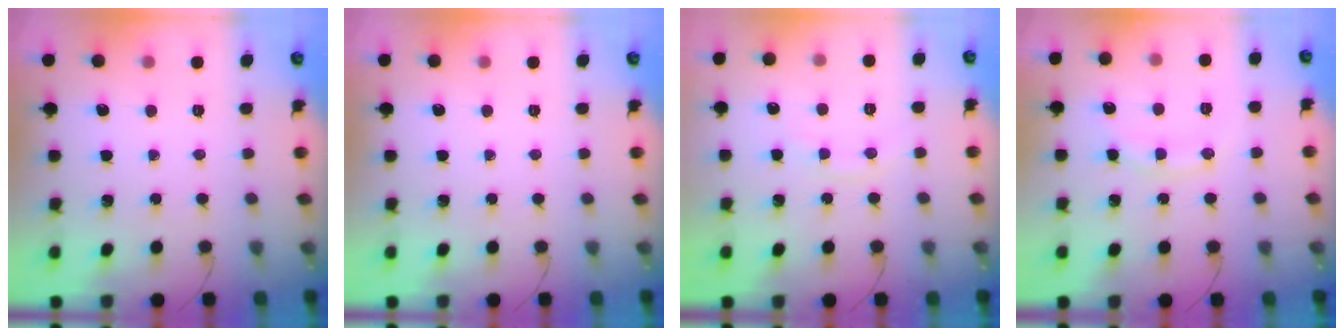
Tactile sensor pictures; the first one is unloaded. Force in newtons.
{"total": 0.0}
{"total": 6.1, "press": 5.8, "slide": 1.8}
{"total": 9.7, "press": 9.6, "slide": 0.9}